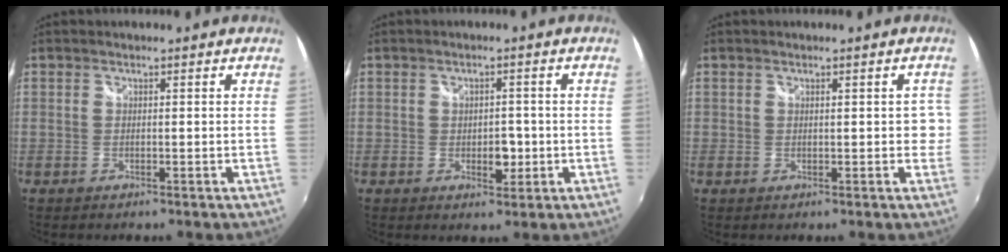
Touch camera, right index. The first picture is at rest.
{"total": 3.4, "force": [-0.8, 2.4, 2.3], "torque": [-0.035, -0.003, -0.011]}
{"total": 1.2, "force": [0.4, 0.0, 1.1], "torque": [0.007, -0.002, 0.013]}